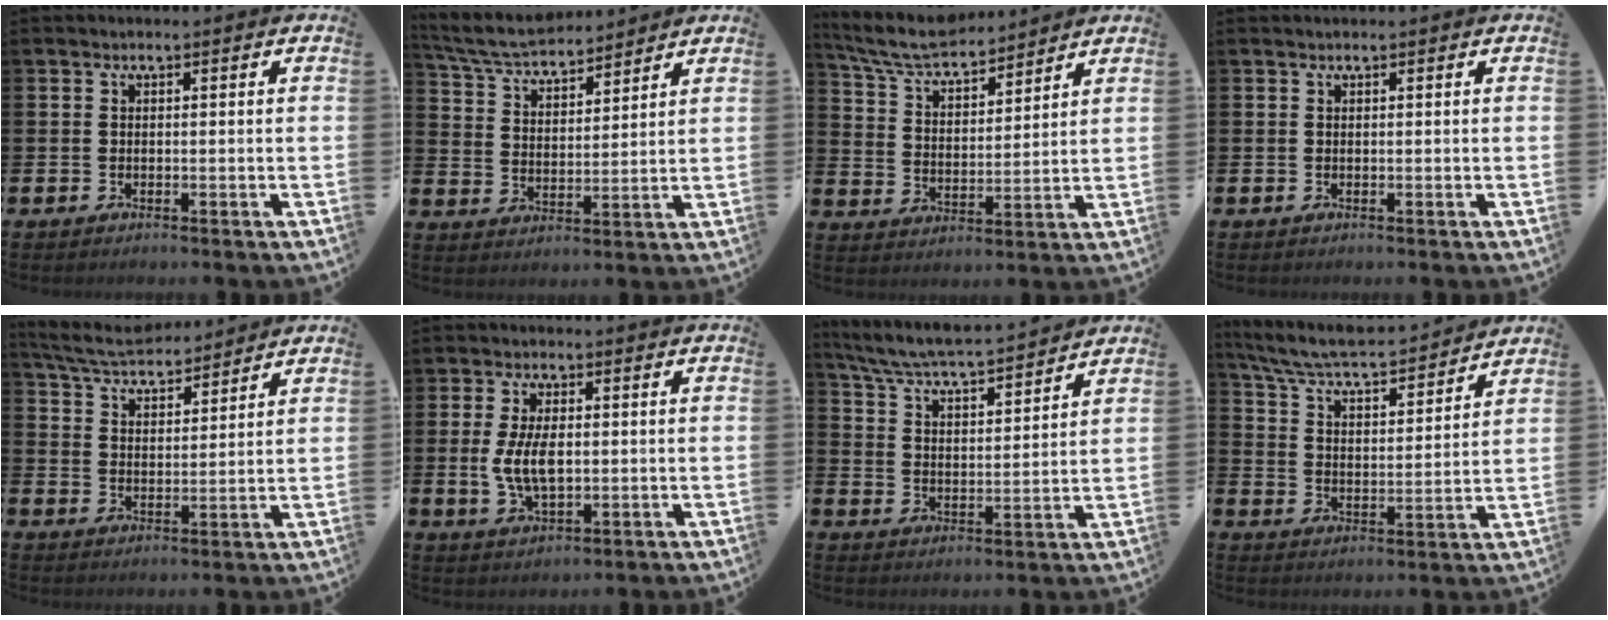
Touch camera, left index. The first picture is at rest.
{"total": 5.9, "force": [5.7, 1.0, 1.3], "torque": [-0.053, -0.030, 0.100]}
{"total": 7.0, "force": [6.5, 1.0, 2.2], "torque": [-0.075, -0.036, 0.115]}
{"total": 0.0}
{"total": 5.7, "force": [5.5, 0.9, 1.1], "torque": [-0.049, -0.029, 0.099]}
{"total": 6.1, "force": [0.2, 3.1, 5.3], "torque": [-0.099, -0.002, -0.003]}
{"total": 6.1, "force": [5.9, 0.2, 1.6], "torque": [-0.060, -0.048, 0.099]}
{"total": 7.0, "force": [6.5, 1.0, 2.3], "torque": [-0.078, -0.051, 0.109]}